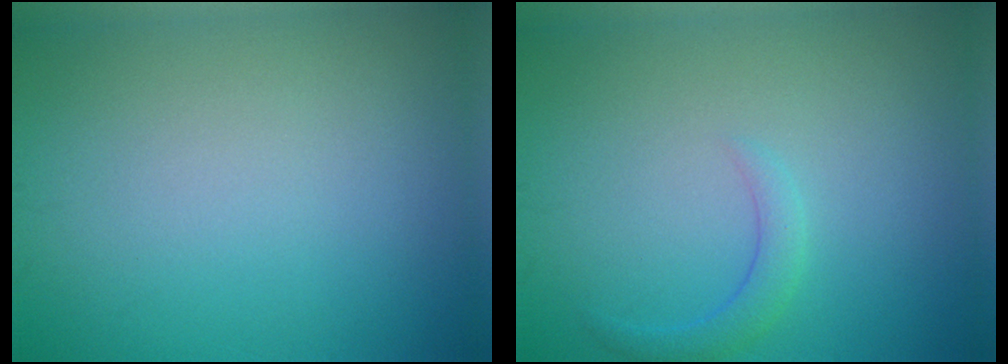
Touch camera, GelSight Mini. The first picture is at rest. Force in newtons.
{"total": 1.6, "press": 1.6, "slide": 0.2}